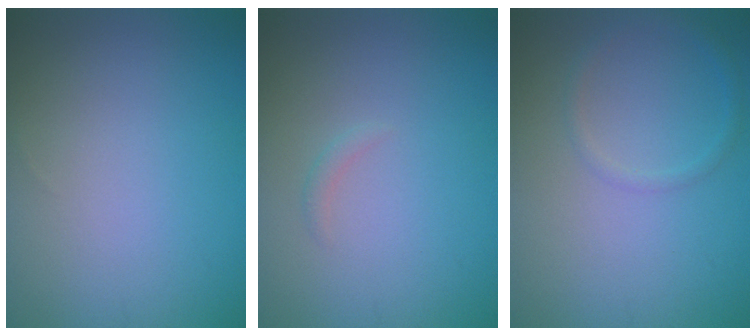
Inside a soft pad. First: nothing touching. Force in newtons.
{"total": 0.6, "press": 0.6, "slide": 0.0}
{"total": 1.1, "press": 1.1, "slide": 0.1}